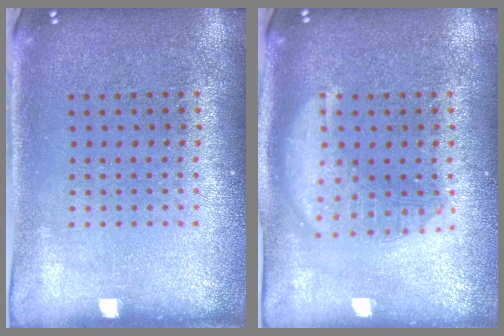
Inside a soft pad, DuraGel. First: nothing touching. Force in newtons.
{"total": 2.9, "press": 2.9, "slide": 0.3}